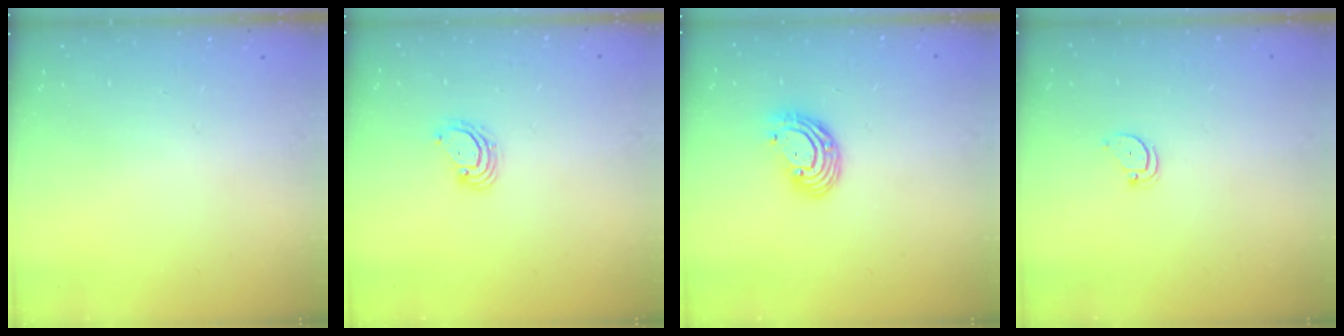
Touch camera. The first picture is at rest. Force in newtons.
{"total": 3.4, "press": 3.4, "slide": 0.2}
{"total": 9.3, "press": 9.3, "slide": 1.0}
{"total": 2.6, "press": 2.6, "slide": 0.0}